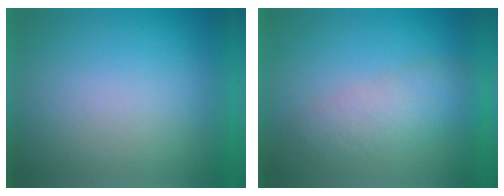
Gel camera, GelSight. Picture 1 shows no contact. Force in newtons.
{"total": 2.9}